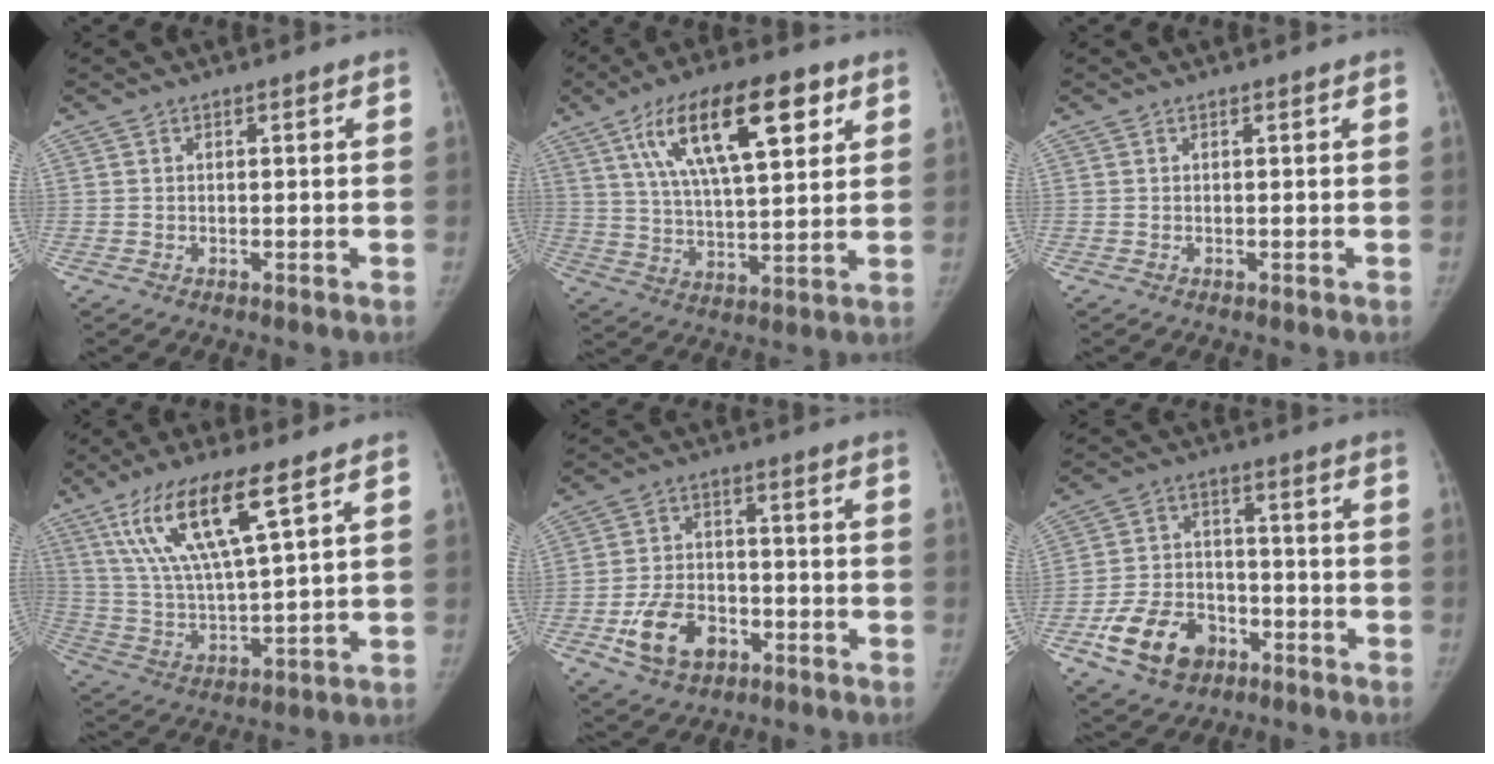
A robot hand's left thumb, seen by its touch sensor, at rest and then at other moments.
{"total": 19.3, "force": [8.6, 7.3, 15.7], "torque": [-0.245, -0.013, 0.147]}
{"total": 0.0}
{"total": 15.7, "force": [8.1, 3.2, 13.0], "torque": [-0.263, -0.028, 0.162]}
{"total": 10.8, "force": [-4.7, 7.5, 6.3], "torque": [-0.096, 0.024, -0.078]}
{"total": 12.9, "force": [-6.5, 9.0, 6.5], "torque": [-0.095, 0.037, -0.109]}